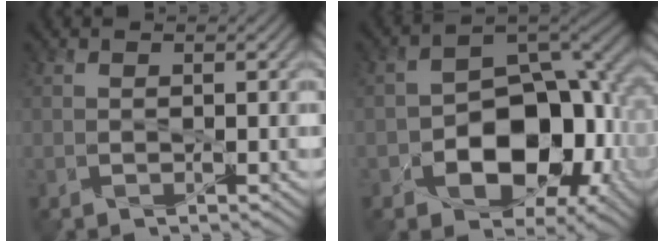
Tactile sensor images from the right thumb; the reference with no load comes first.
{"total": 13.3, "force": [-3.7, 8.7, 9.4], "torque": [-0.126, -0.020, -0.061]}